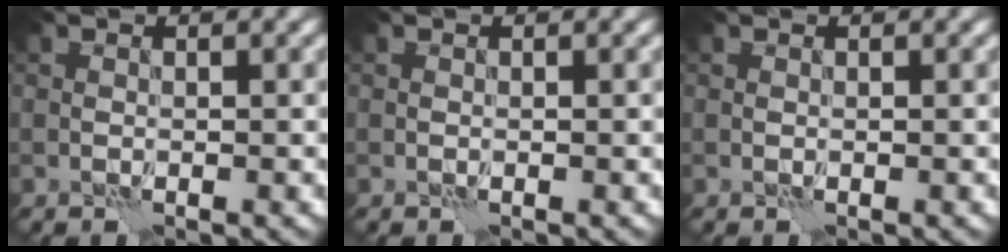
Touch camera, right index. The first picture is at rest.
{"total": 0.0}
{"total": 0.0}